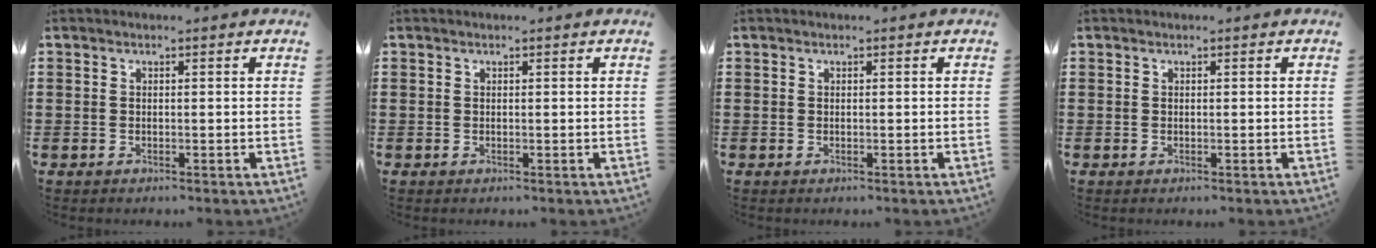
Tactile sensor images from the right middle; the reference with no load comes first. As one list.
[{"total": 0.0}, {"total": 0.0}, {"total": 0.0}]